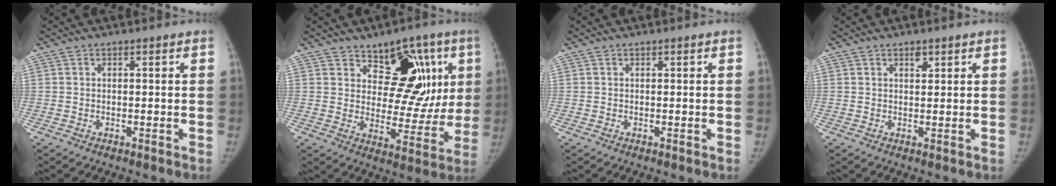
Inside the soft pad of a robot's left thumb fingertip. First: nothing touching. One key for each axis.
{"total": 15.6, "fx": 6.7, "fy": 9.8, "fz": 10.2, "tx": -0.061, "ty": -0.031, "tz": 0.098}
{"total": 0.0}
{"total": 1.6, "fx": 1.1, "fy": 0.8, "fz": 0.8, "tx": -0.004, "ty": -0.006, "tz": 0.016}